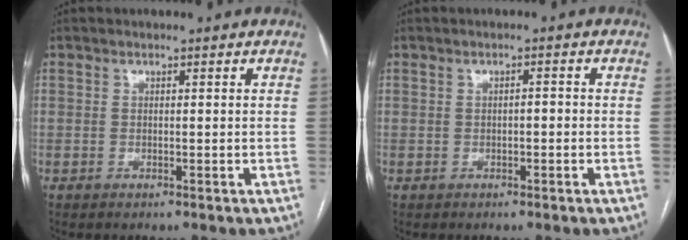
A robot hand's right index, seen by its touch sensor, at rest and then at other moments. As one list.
[{"total": 1.0, "force": [-0.2, 0.5, 0.9], "torque": [-0.014, 0.005, -0.002]}]